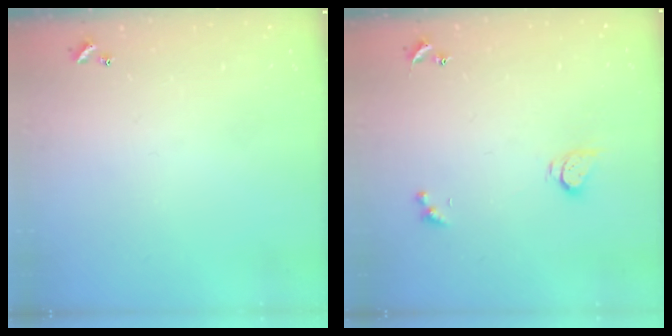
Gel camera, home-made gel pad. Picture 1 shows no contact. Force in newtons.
{"total": 2.7, "press": 2.7, "slide": 0.3}